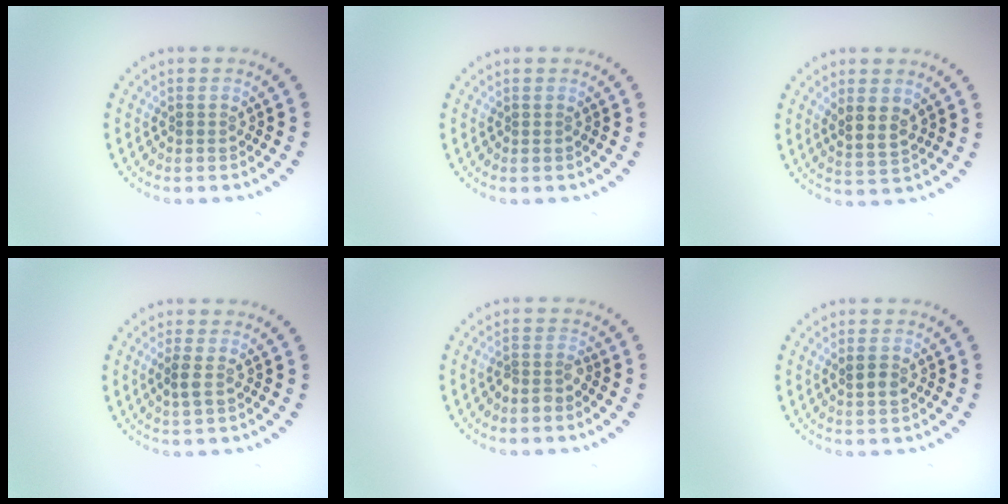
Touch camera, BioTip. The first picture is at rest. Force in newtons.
{"total": 0.0}
{"total": 2.4, "press": 2.2, "slide": 1.0}
{"total": 1.1, "press": 0.9, "slide": 0.7}
{"total": 1.5, "press": 1.3, "slide": 0.8}
{"total": 1.3, "press": 1.3, "slide": 0.4}